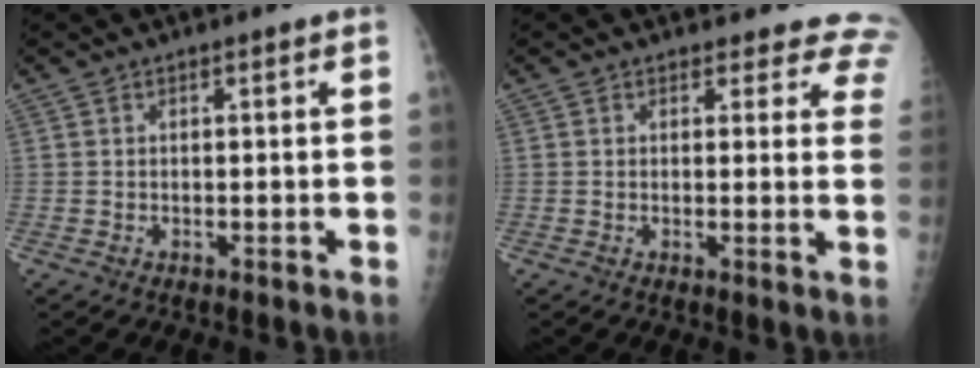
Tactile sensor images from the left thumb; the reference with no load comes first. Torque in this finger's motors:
{"motor_torque": [0.08, 0.08, -0.09, -0.25, 0.00]}